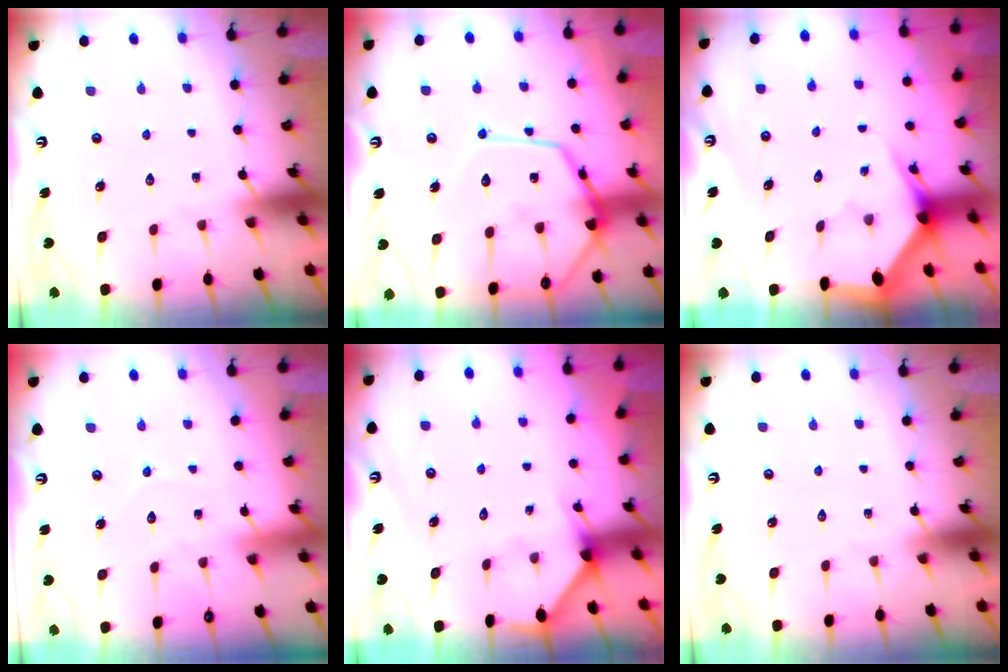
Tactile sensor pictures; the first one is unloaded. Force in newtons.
{"total": 17.7, "press": 17.6, "slide": 1.6}
{"total": 3.0, "press": 3.0, "slide": 0.1}
{"total": 3.9, "press": 3.9, "slide": 0.3}
{"total": 1.8, "press": 1.8, "slide": 0.1}
{"total": 0.0}